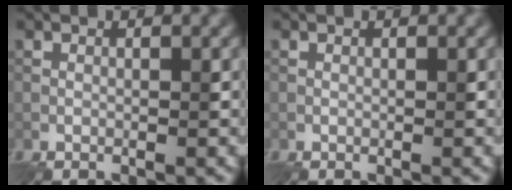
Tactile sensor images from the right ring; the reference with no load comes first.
{"total": 0.0}